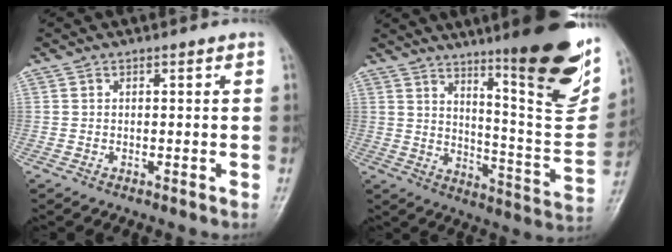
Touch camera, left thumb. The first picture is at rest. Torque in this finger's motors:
{"motor_torque": [2.96, 1.01, 1.33, -1.44, 0.36]}